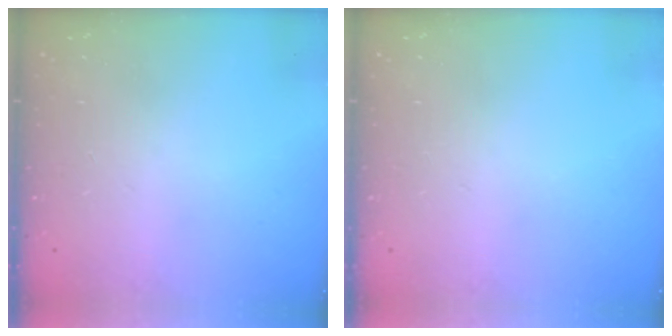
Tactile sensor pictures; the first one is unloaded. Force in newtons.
{"total": 0.0}